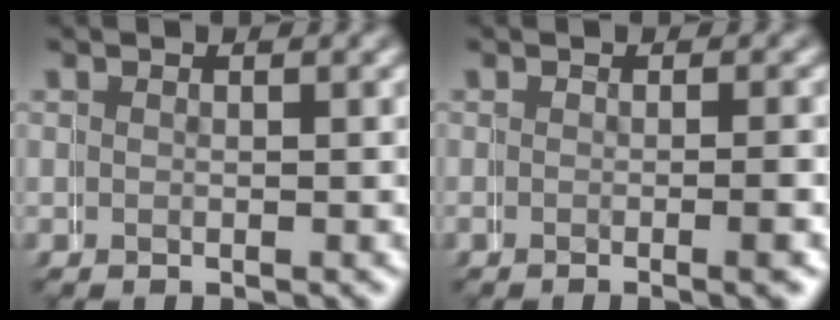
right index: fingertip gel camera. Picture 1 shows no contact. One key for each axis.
{"total": 1.7, "fx": -0.8, "fy": 0.1, "fz": 1.6, "tx": -0.021, "ty": 0.006, "tz": -0.015}